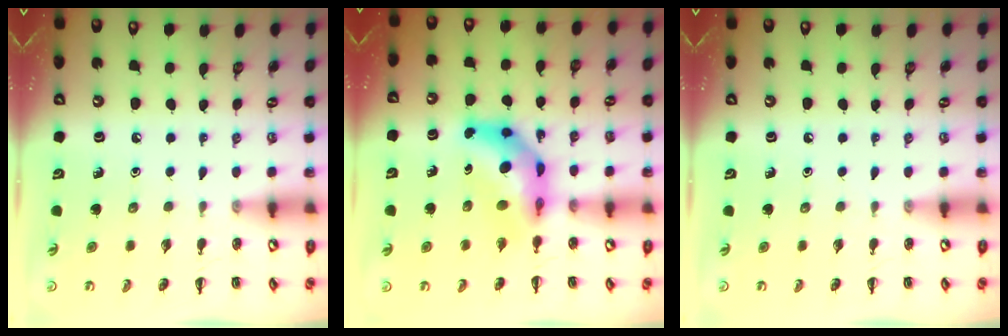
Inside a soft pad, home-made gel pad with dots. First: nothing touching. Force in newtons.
{"total": 8.9, "press": 8.4, "slide": 2.8}
{"total": 0.0}